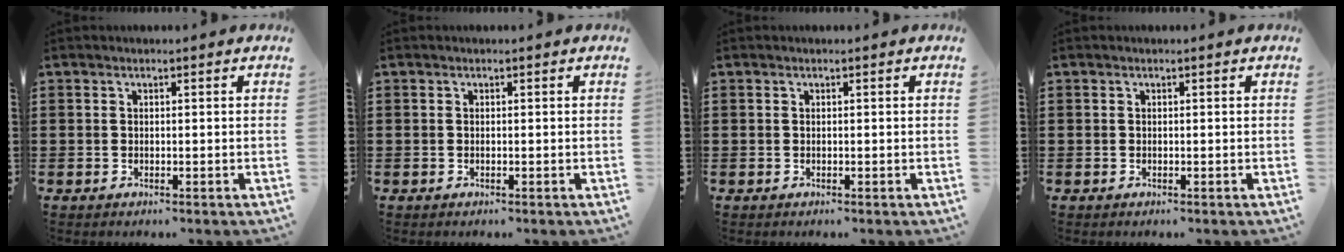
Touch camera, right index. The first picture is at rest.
{"total": 0.0}
{"total": 0.0}
{"total": 0.0}